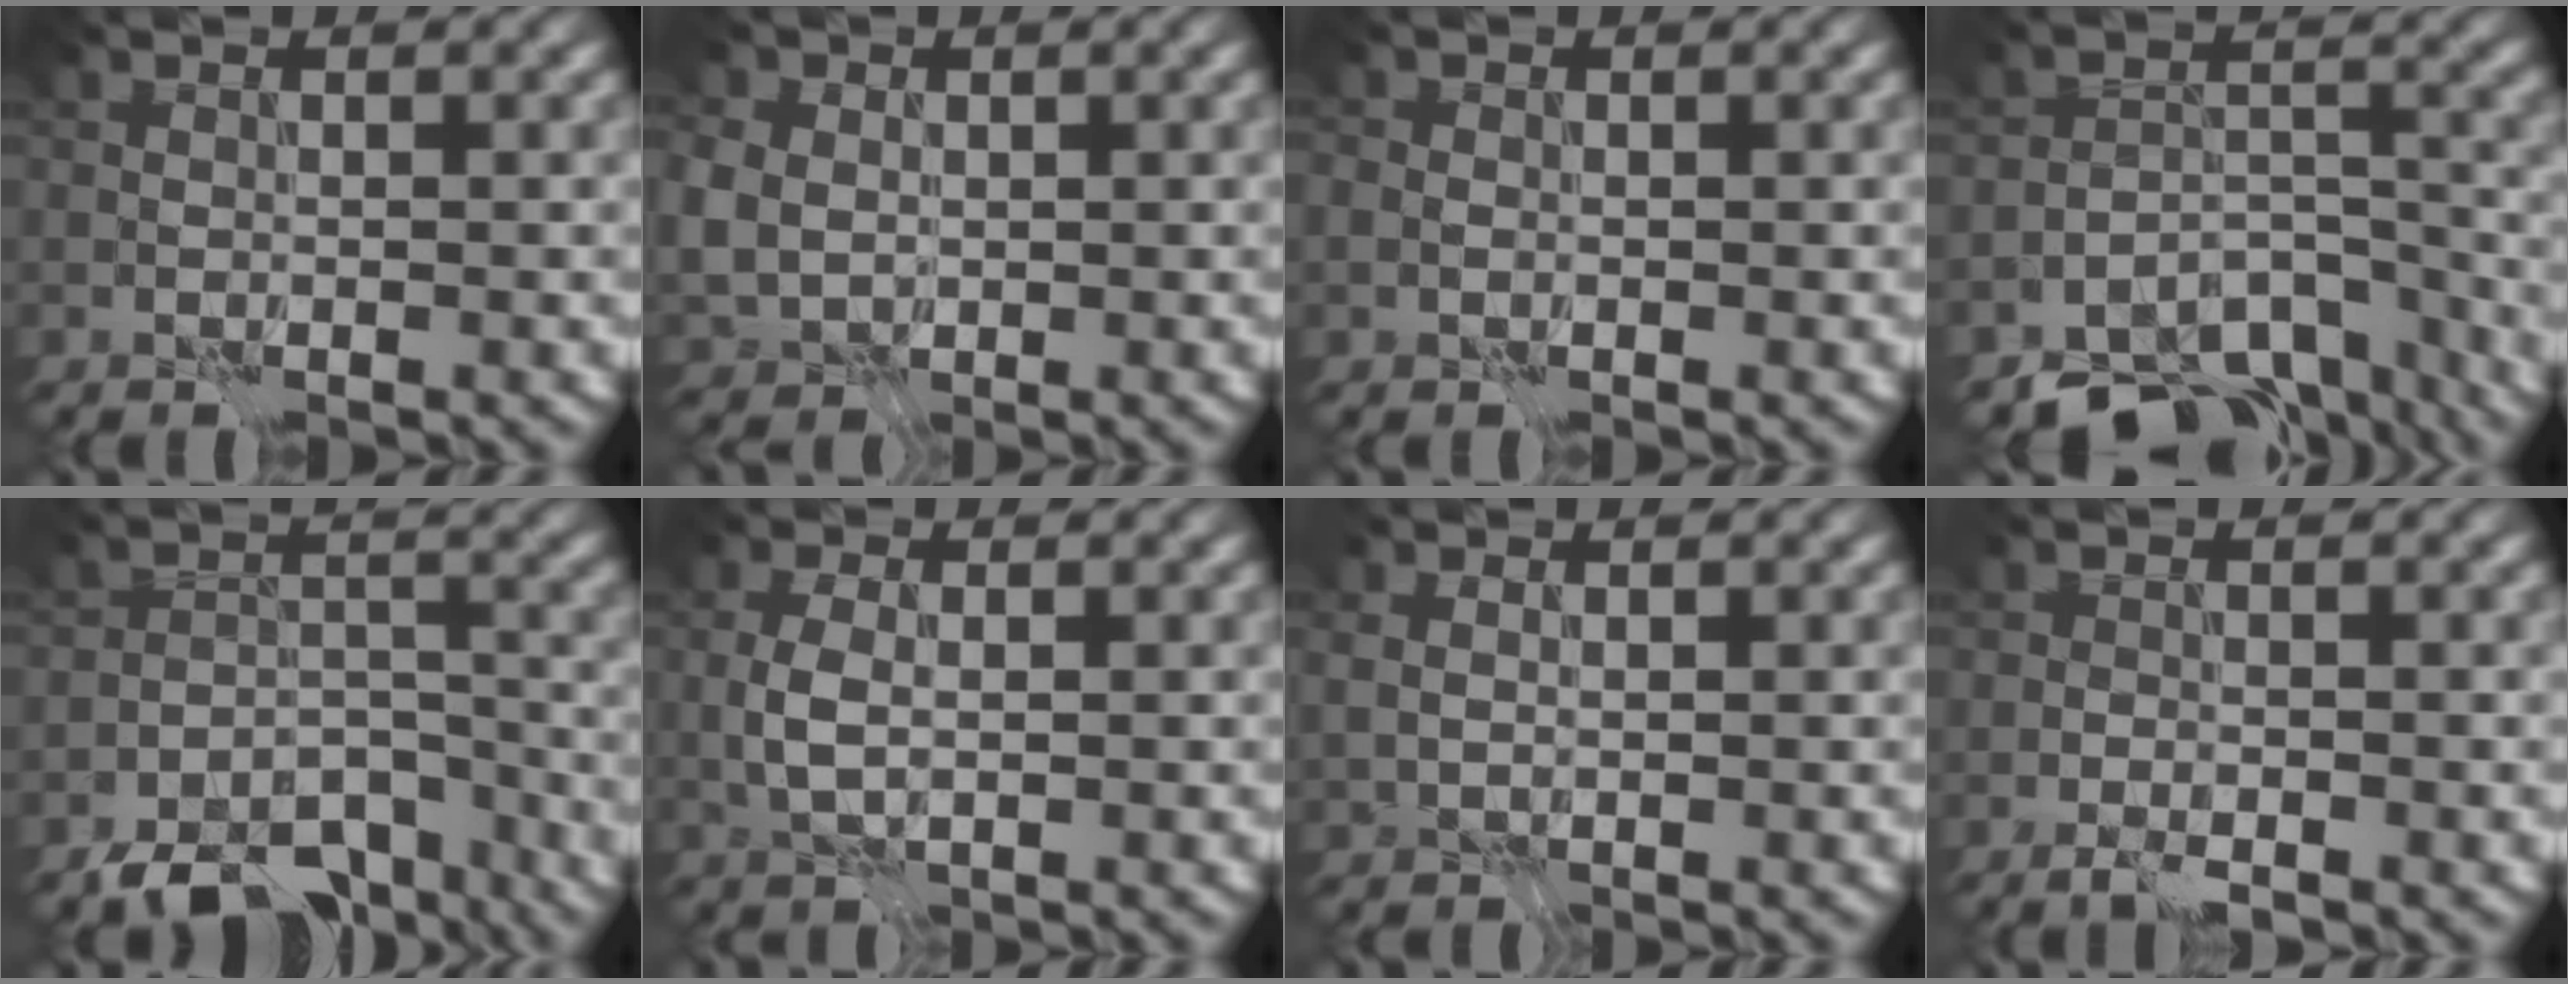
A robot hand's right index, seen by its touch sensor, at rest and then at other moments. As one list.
[{"total": 4.0, "force": [0.5, 3.5, 1.8], "torque": [-0.059, 0.004, 0.010]}, {"total": 0.8, "force": [-0.2, 0.7, 0.2], "torque": [-0.001, -0.003, -0.007]}, {"total": 9.5, "force": [-8.4, 3.6, 2.7], "torque": [-0.025, -0.005, -0.118]}, {"total": 7.9, "force": [-6.4, 3.4, 3.0], "torque": [-0.035, -0.010, -0.105]}, {"total": 2.2, "force": [0.0, 1.2, 1.8], "torque": [-0.045, -0.002, 0.002]}, {"total": 1.3, "force": [0.6, 1.0, 0.6], "torque": [-0.014, -0.001, 0.017]}, {"total": 1.4, "force": [-1.1, 0.2, 0.8], "torque": [-0.016, -0.003, -0.022]}]